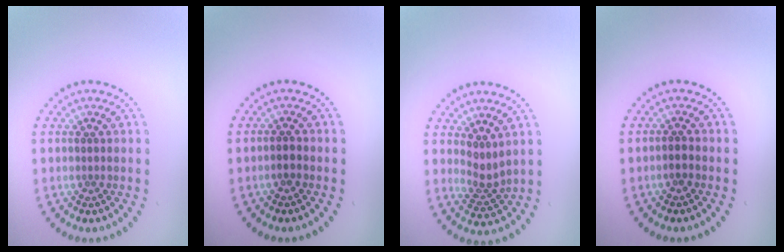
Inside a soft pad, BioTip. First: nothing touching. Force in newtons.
{"total": 1.0, "press": 0.9, "slide": 0.4}
{"total": 2.2, "press": 1.6, "slide": 1.5}
{"total": 1.0, "press": 0.9, "slide": 0.4}